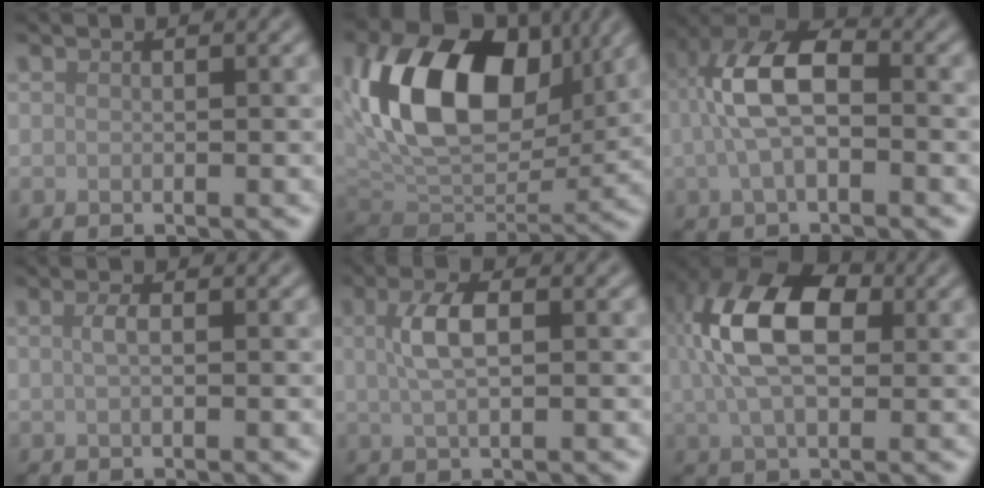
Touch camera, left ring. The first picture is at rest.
{"total": 13.6, "force": [3.6, 8.7, 9.8], "torque": [-0.169, 0.004, 0.057]}
{"total": 6.1, "force": [-0.3, 3.0, 5.3], "torque": [-0.111, 0.017, -0.014]}
{"total": 1.2, "force": [0.1, 0.4, 1.1], "torque": [-0.022, 0.004, 0.002]}
{"total": 3.4, "force": [0.7, 1.2, 3.1], "torque": [-0.062, 0.006, 0.010]}
{"total": 9.8, "force": [2.1, 5.7, 7.6], "torque": [-0.158, 0.015, 0.028]}